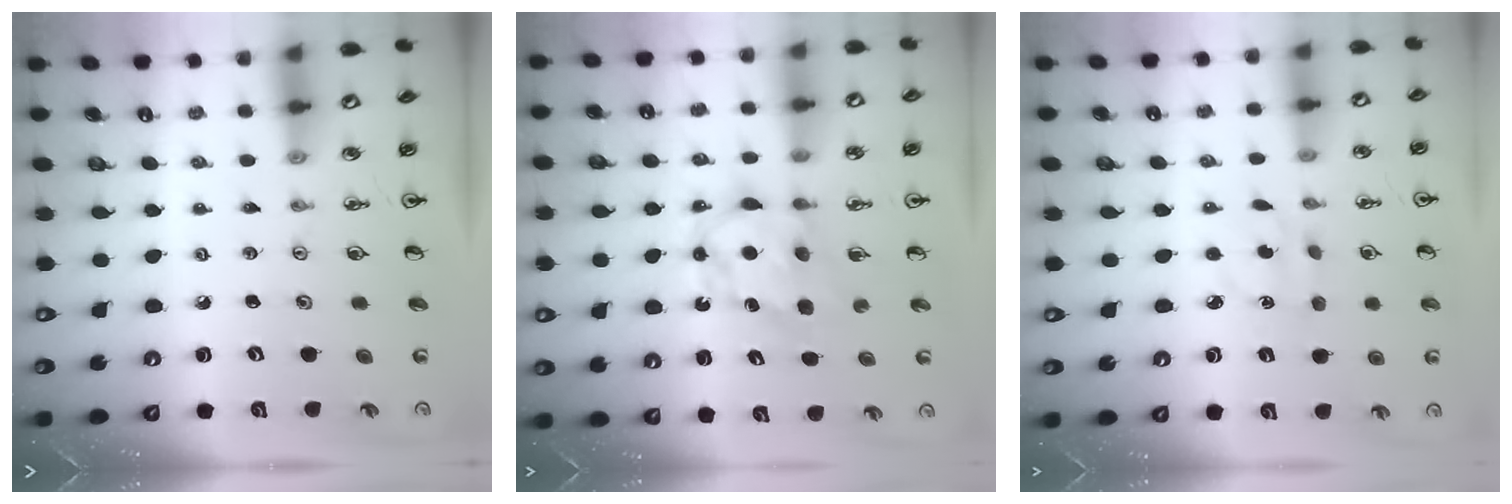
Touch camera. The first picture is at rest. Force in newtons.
{"total": 7.1, "press": 7.1, "slide": 0.3}
{"total": 3.2, "press": 3.1, "slide": 0.6}